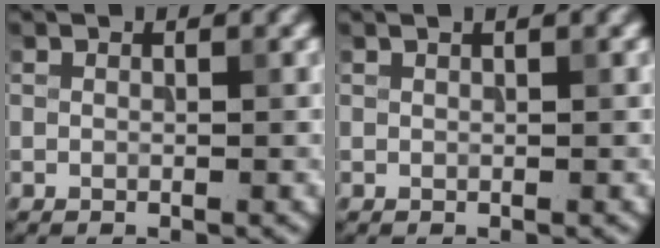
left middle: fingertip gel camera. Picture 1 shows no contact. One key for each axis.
{"total": 0.9, "fx": 0.5, "fy": 0.2, "fz": 0.7, "tx": -0.007, "ty": -0.001, "tz": 0.004}